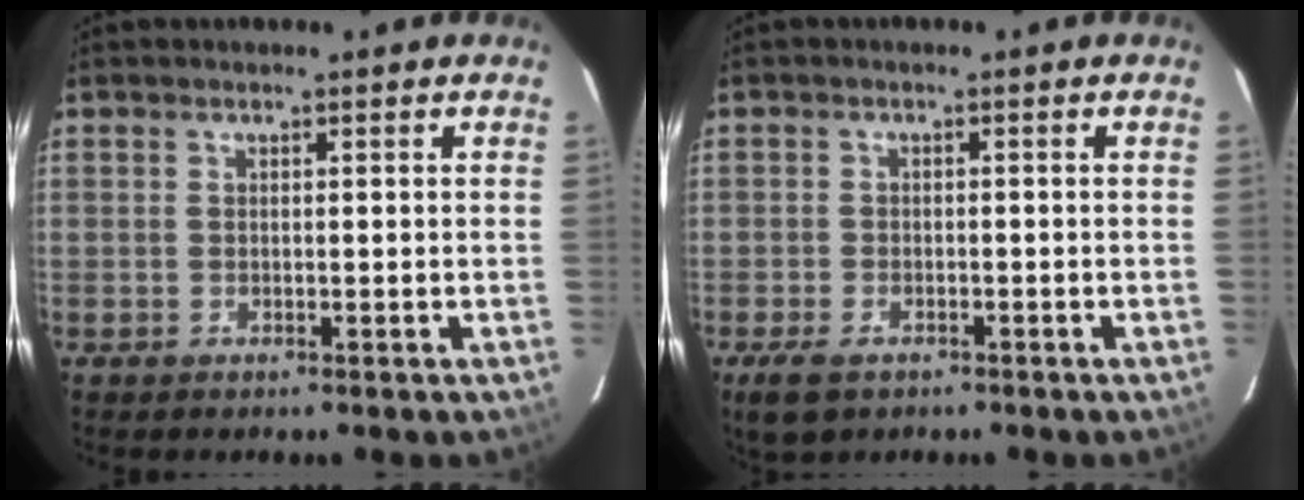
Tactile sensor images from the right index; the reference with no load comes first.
{"total": 4.6, "force": [-2.8, 2.7, 2.5], "torque": [-0.060, -0.010, -0.050]}